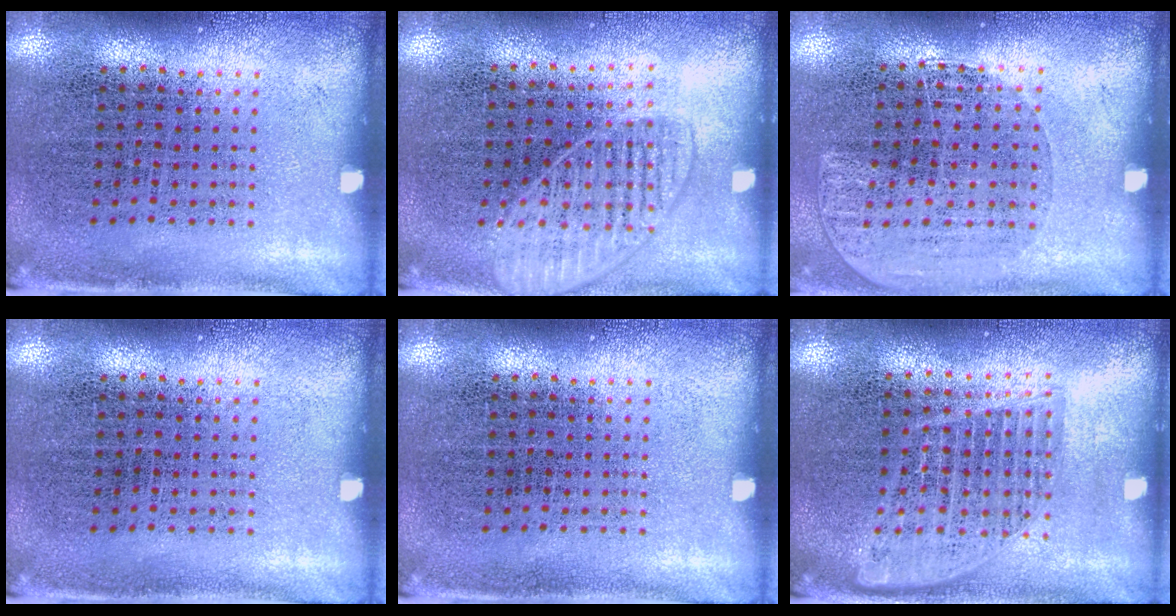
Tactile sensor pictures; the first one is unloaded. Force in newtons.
{"total": 1.3, "press": 1.2, "slide": 0.5}
{"total": 1.1, "press": 0.9, "slide": 0.6}
{"total": 0.0}
{"total": 0.0}
{"total": 1.6, "press": 1.4, "slide": 0.7}